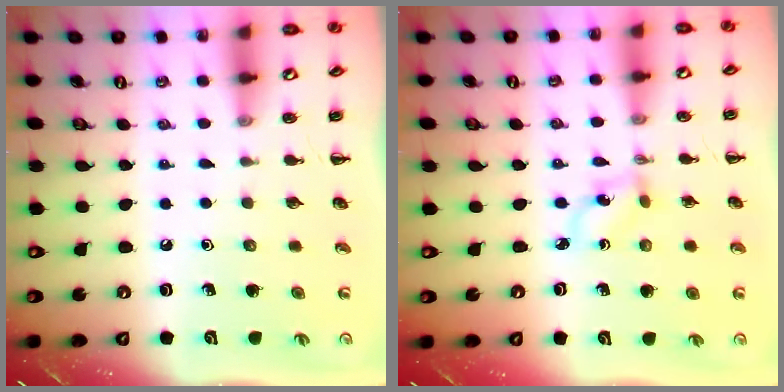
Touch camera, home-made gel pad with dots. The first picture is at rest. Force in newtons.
{"total": 1.5, "press": 1.4, "slide": 0.4}